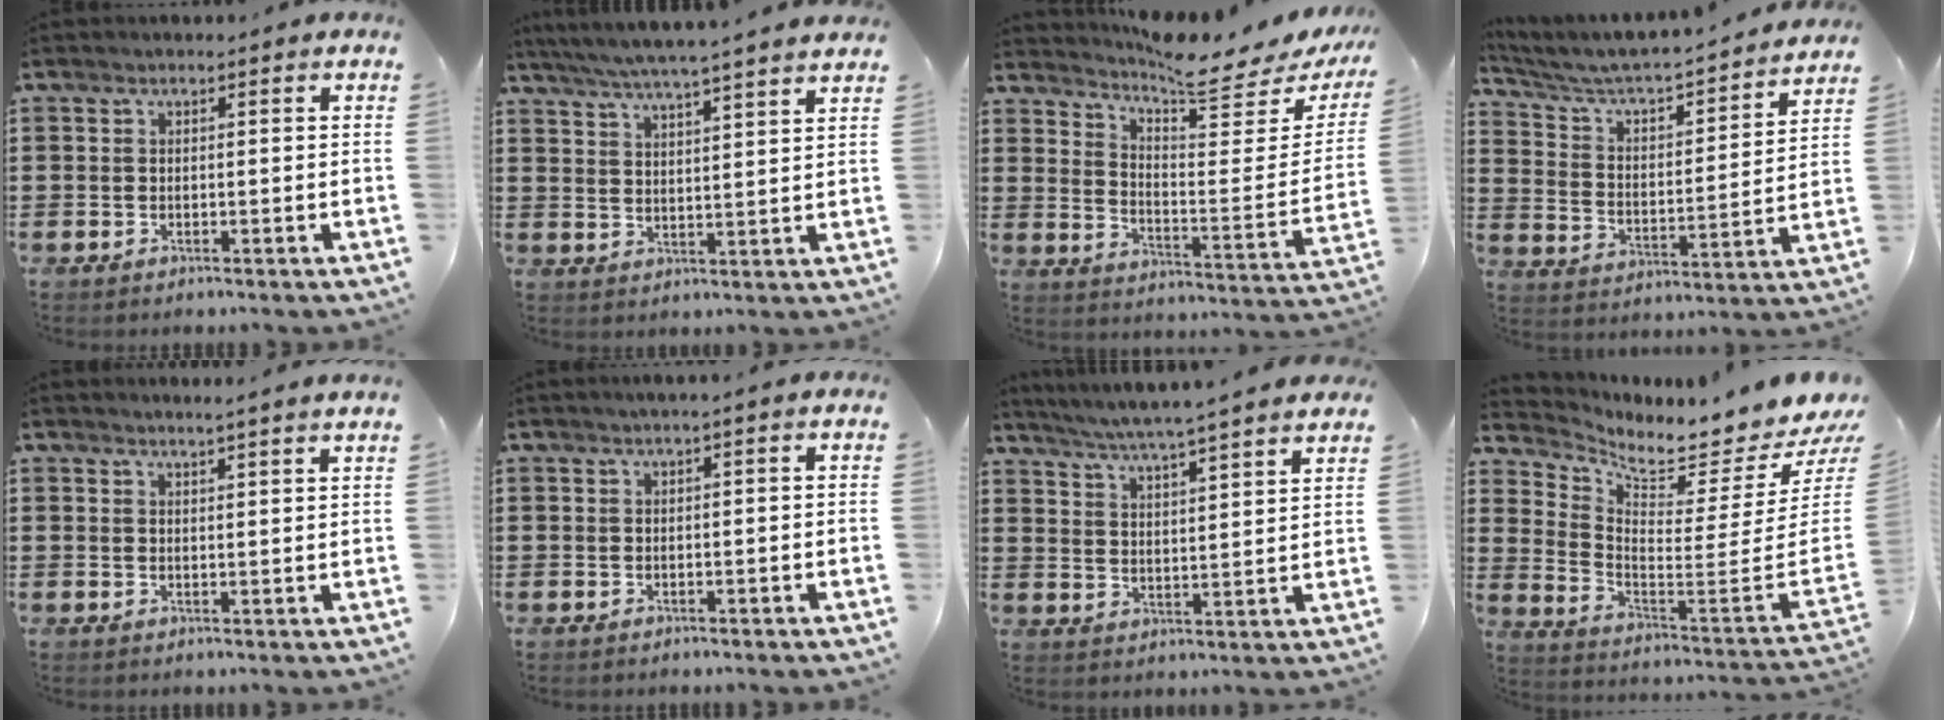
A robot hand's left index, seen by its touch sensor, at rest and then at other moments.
{"total": 4.9, "force": [4.7, -0.5, 1.4], "torque": [-0.045, -0.028, 0.081]}
{"total": 7.2, "force": [6.4, 0.6, 3.2], "torque": [-0.069, -0.054, 0.104]}
{"total": 4.1, "force": [3.7, 0.7, 1.5], "torque": [-0.051, -0.036, 0.050]}
{"total": 2.2, "force": [2.1, -0.6, 0.3], "torque": [-0.010, -0.004, 0.041]}
{"total": 0.7, "force": [0.2, 0.0, 0.7], "torque": [-0.009, -0.003, 0.003]}
{"total": 4.8, "force": [4.5, -1.0, 1.5], "torque": [-0.047, -0.033, 0.074]}
{"total": 5.2, "force": [4.7, 0.4, 2.1], "torque": [-0.059, -0.068, 0.070]}